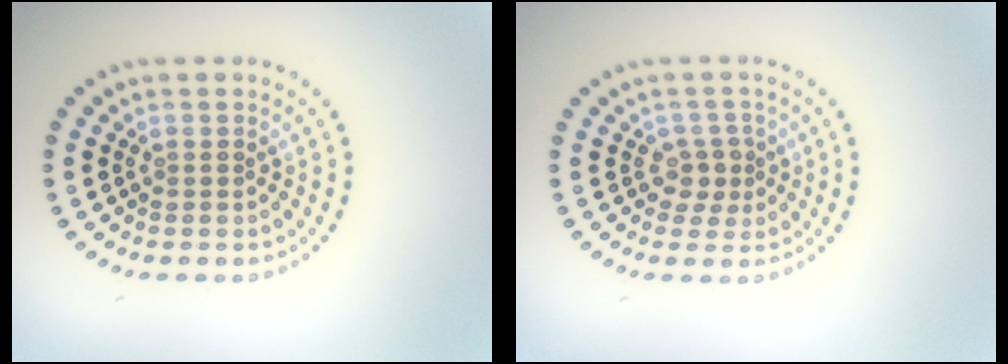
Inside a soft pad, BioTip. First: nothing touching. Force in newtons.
{"total": 1.9, "press": 1.5, "slide": 1.1}